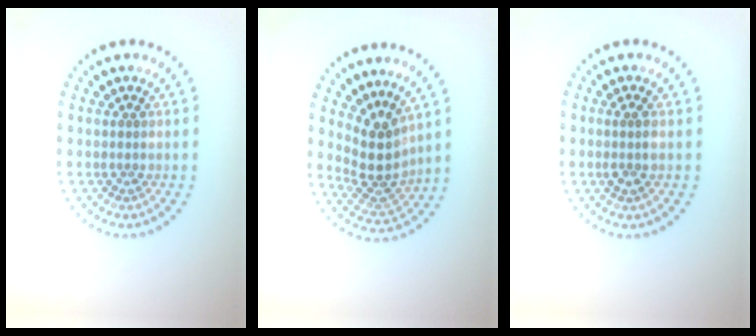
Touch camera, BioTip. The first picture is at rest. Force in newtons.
{"total": 3.6, "press": 2.6, "slide": 2.4}
{"total": 1.5, "press": 1.2, "slide": 0.9}